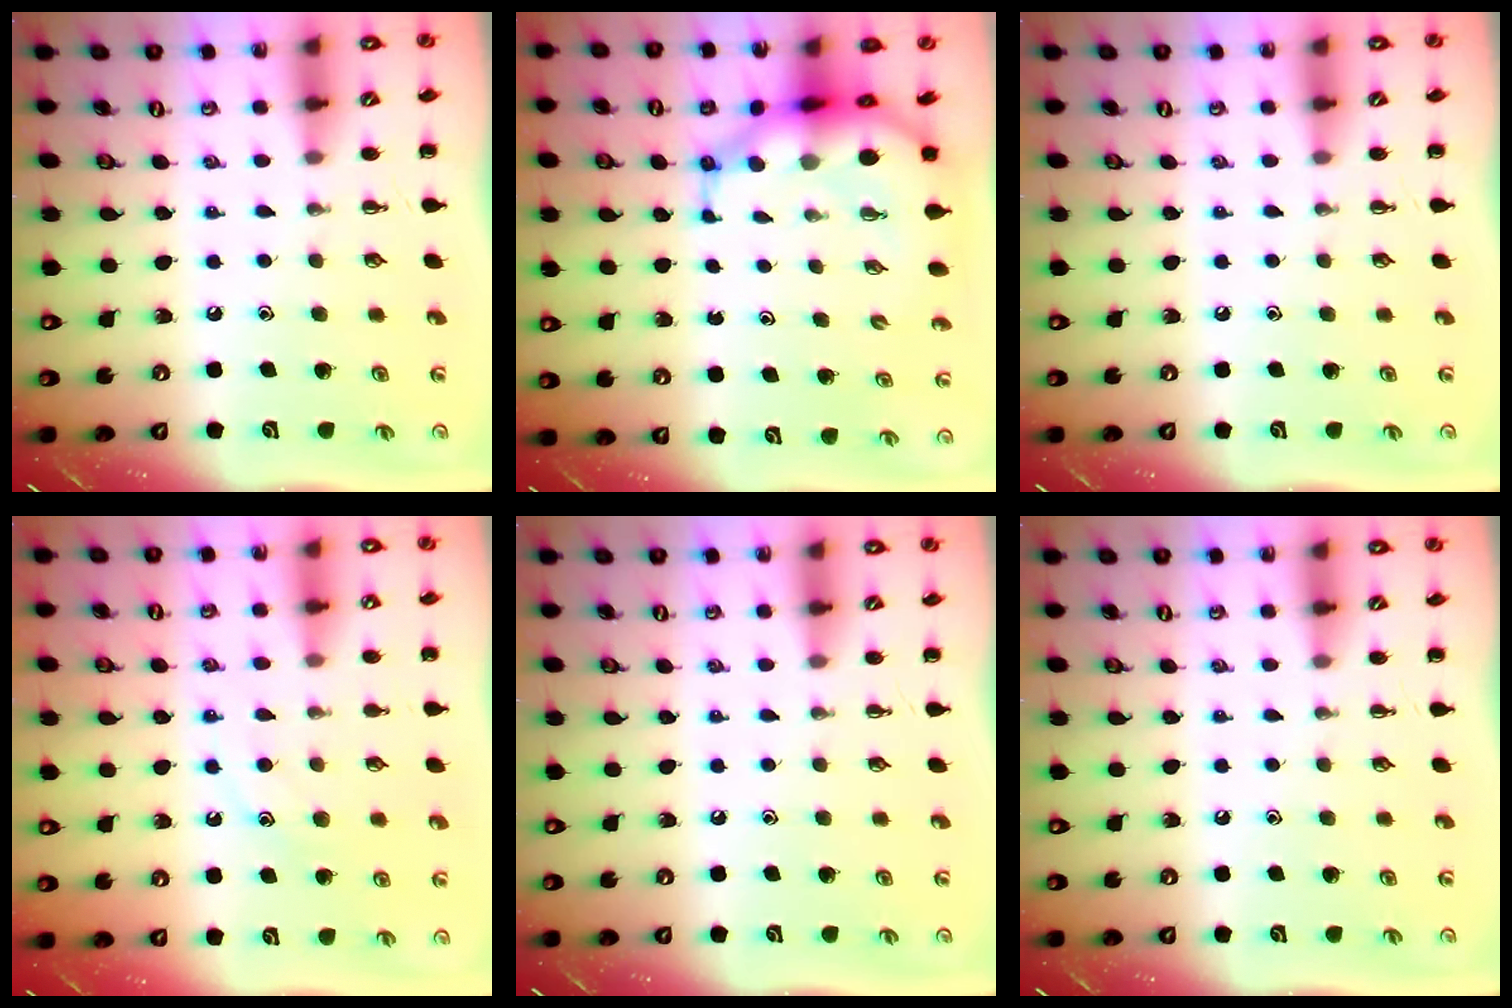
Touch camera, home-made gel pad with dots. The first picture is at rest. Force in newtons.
{"total": 8.9, "press": 8.5, "slide": 2.7}
{"total": 0.0}
{"total": 11.2, "press": 11.1, "slide": 1.0}
{"total": 0.0}
{"total": 0.0}